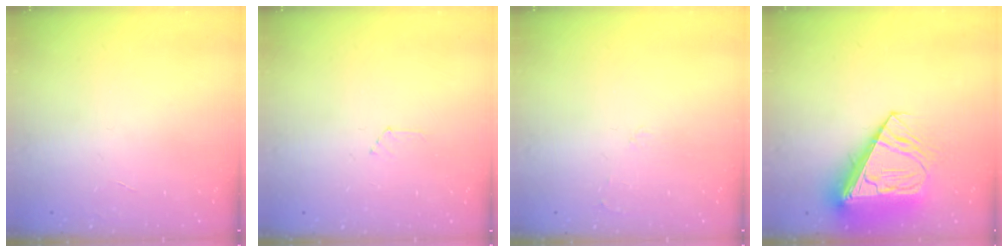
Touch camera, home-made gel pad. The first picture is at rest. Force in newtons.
{"total": 2.3, "press": 2.3, "slide": 0.3}
{"total": 2.5, "press": 2.5, "slide": 0.4}
{"total": 14.1, "press": 14.0, "slide": 1.9}